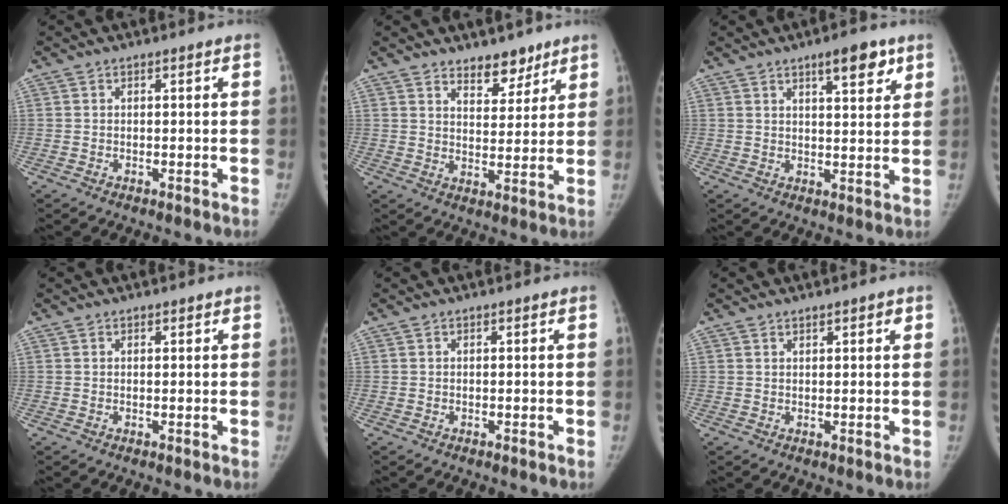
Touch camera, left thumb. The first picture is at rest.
{"total": 6.6, "force": [5.1, 3.3, 2.7], "torque": [-0.008, -0.037, 0.081]}
{"total": 7.2, "force": [4.3, 2.2, 5.3], "torque": [-0.059, -0.023, 0.061]}
{"total": 0.6, "force": [0.4, 0.3, 0.2], "torque": [-0.003, -0.003, 0.004]}
{"total": 0.0}
{"total": 1.8, "force": [1.2, 0.5, 1.3], "torque": [-0.014, -0.005, 0.017]}